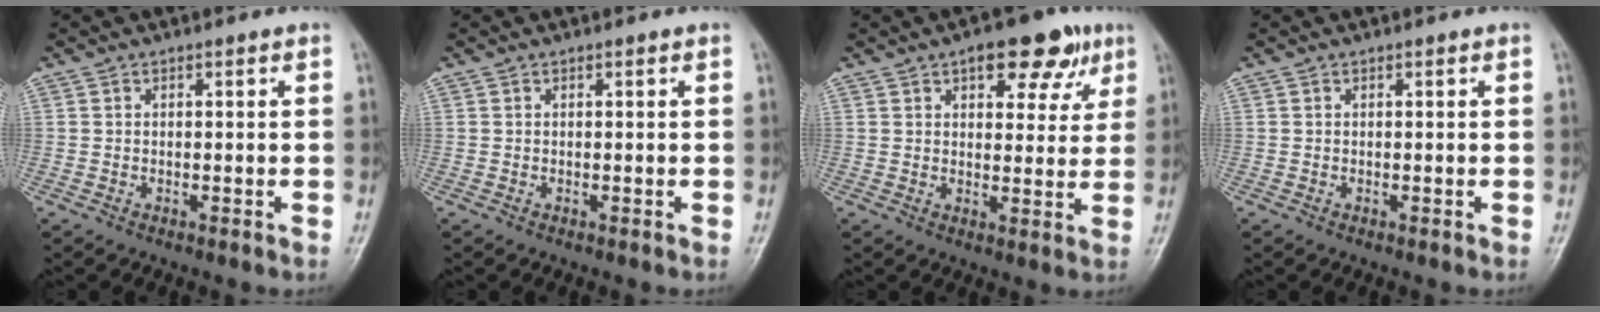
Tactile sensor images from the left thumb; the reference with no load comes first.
{"total": 0.0}
{"total": 10.7, "force": [5.7, 5.3, 7.3], "torque": [-0.054, -0.013, 0.071]}
{"total": 0.0}